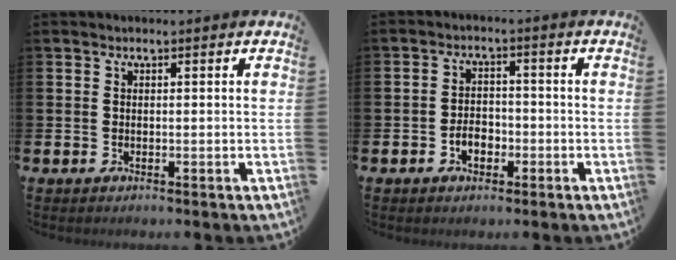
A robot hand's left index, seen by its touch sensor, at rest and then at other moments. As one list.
[{"total": 3.1, "force": [-1.3, 2.1, 1.8], "torque": [-0.026, 0.000, -0.028]}]